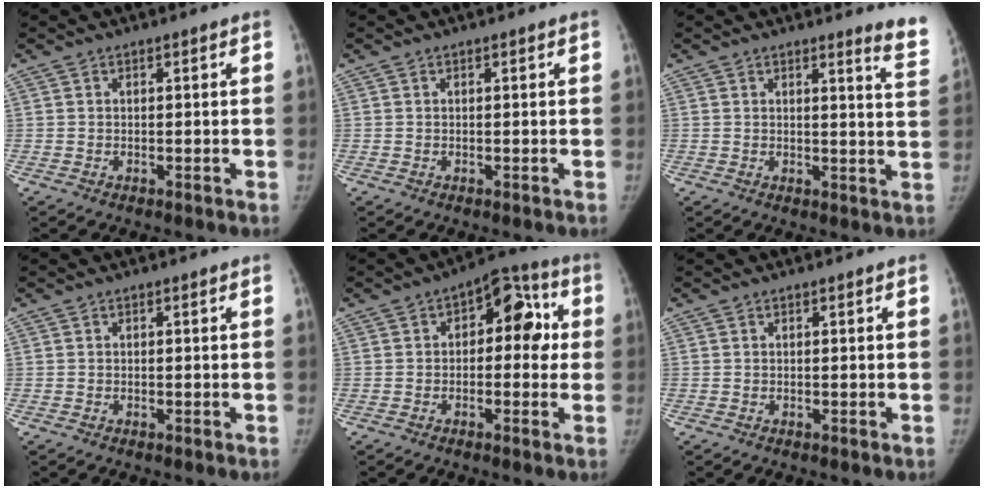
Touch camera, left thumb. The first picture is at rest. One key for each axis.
{"total": 0.0}
{"total": 6.5, "fx": 5.9, "fy": -0.4, "fz": 2.6, "tx": -0.021, "ty": -0.066, "tz": 0.046}
{"total": 0.0}
{"total": 10.5, "fx": 1.3, "fy": 6.3, "fz": 8.3, "tx": -0.053, "ty": 0.032, "tz": 0.005}
{"total": 0.0}